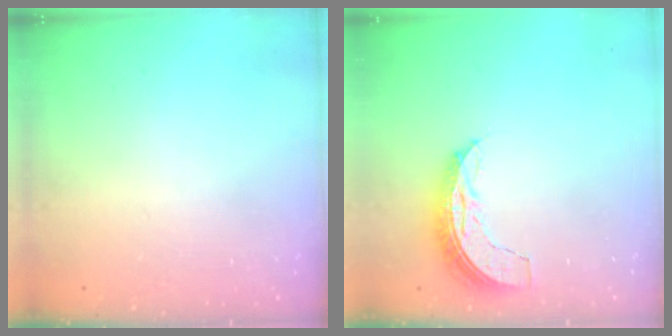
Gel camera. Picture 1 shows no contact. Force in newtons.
{"total": 6.9, "press": 6.9, "slide": 0.5}